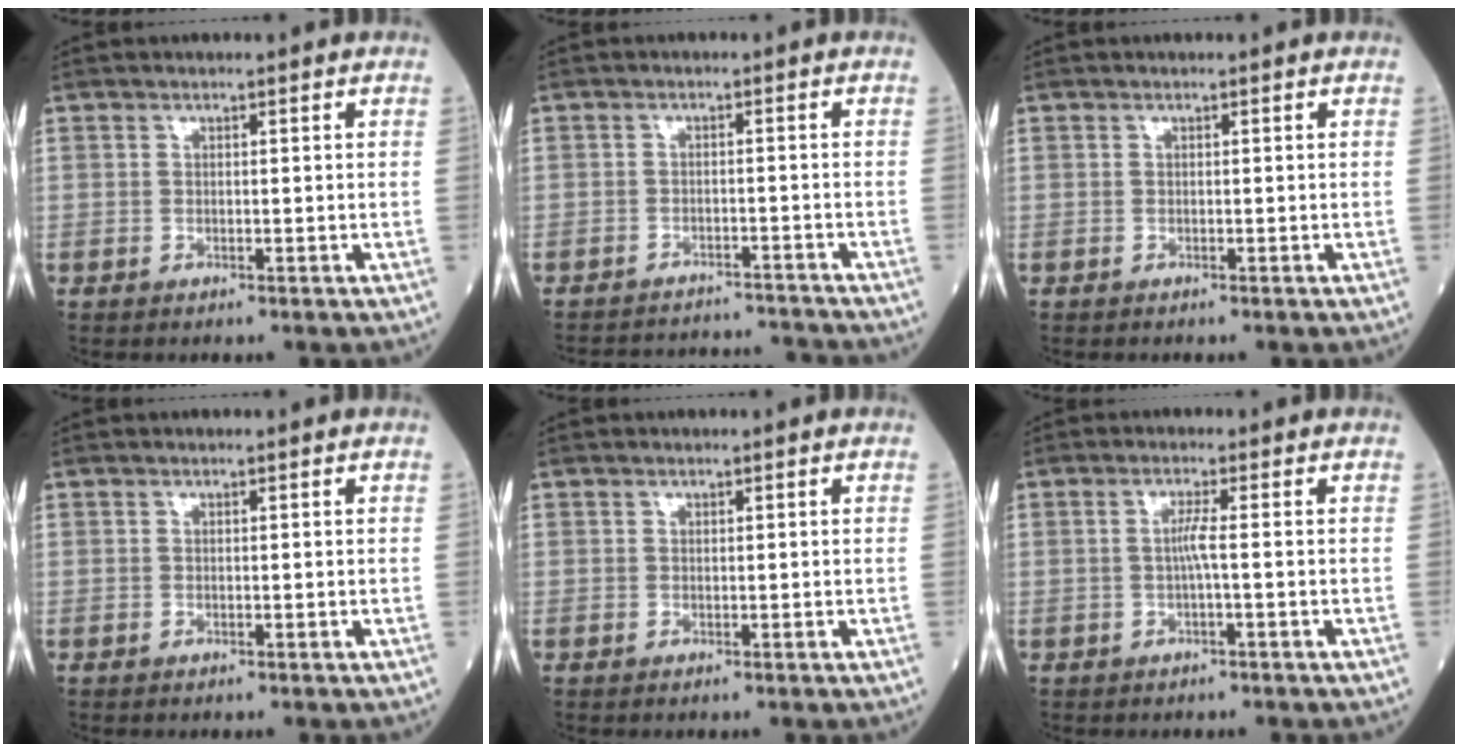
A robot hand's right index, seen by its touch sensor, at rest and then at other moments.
{"total": 9.9, "force": [-9.8, 1.6, 0.5], "torque": [-0.008, 0.017, -0.130]}
{"total": 0.0}
{"total": 0.0}
{"total": 0.0}
{"total": 2.0, "force": [-0.3, -0.4, 1.9], "torque": [-0.038, 0.001, -0.008]}